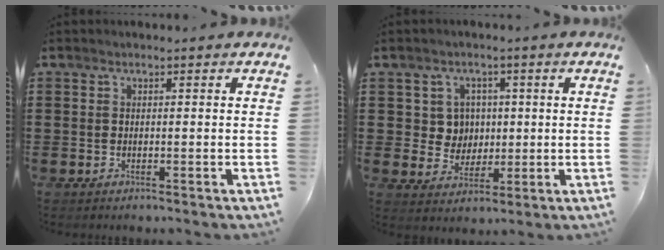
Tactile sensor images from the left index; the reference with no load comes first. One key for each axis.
{"total": 4.8, "fx": 1.0, "fy": 4.5, "fz": 1.1, "tx": -0.046, "ty": 0.015, "tz": 0.017}